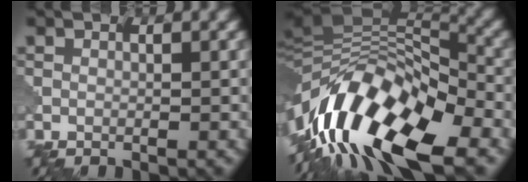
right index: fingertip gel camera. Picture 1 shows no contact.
{"total": 15.3, "force": [-7.0, 6.1, 12.2], "torque": [-0.218, 0.029, -0.139]}